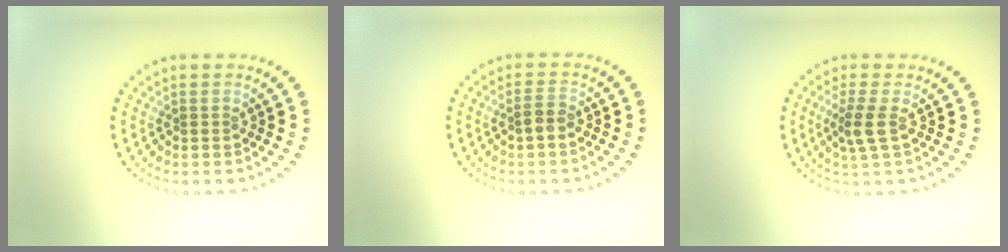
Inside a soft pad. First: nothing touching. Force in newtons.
{"total": 1.4, "press": 1.3, "slide": 0.5}
{"total": 2.3, "press": 2.0, "slide": 1.2}